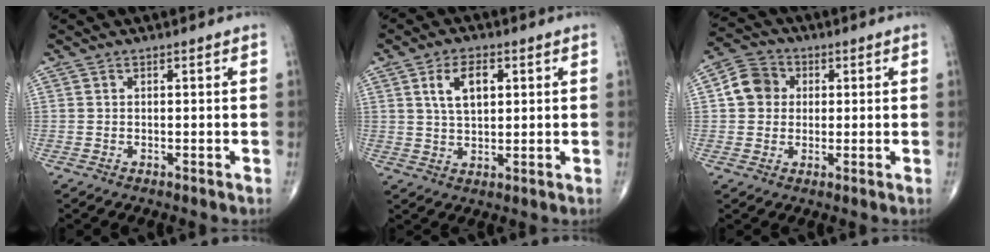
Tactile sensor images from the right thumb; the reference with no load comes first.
{"total": 6.8, "force": [2.2, 3.7, 5.3], "torque": [-0.084, -0.006, 0.043]}
{"total": 7.1, "force": [1.0, 6.3, 3.1], "torque": [-0.040, 0.011, 0.006]}